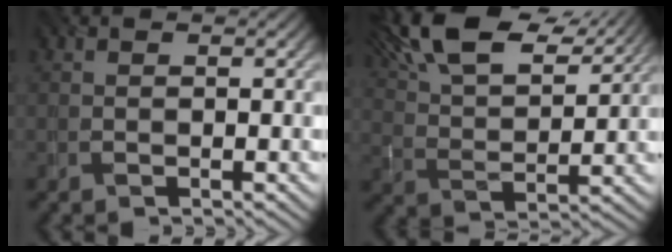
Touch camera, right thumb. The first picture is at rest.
{"total": 13.5, "force": [9.6, 4.9, 8.1], "torque": [-0.172, 0.025, 0.173]}